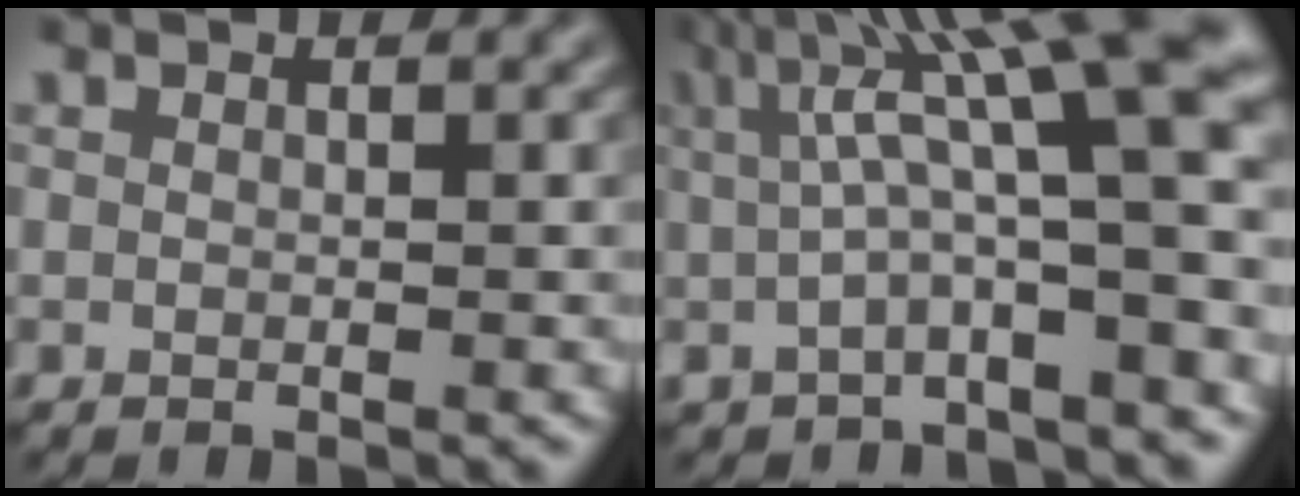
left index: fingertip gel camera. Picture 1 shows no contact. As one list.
[{"total": 11.6, "force": [3.4, 2.7, 10.8], "torque": [-0.158, 0.024, 0.055]}]